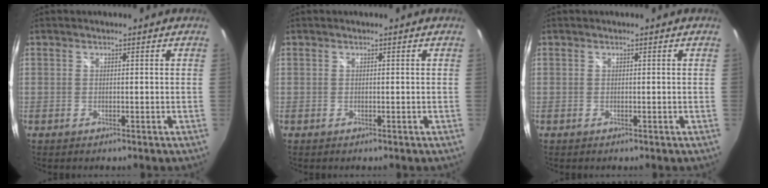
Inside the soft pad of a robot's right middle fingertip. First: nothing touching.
{"total": 0.0}
{"total": 0.0}